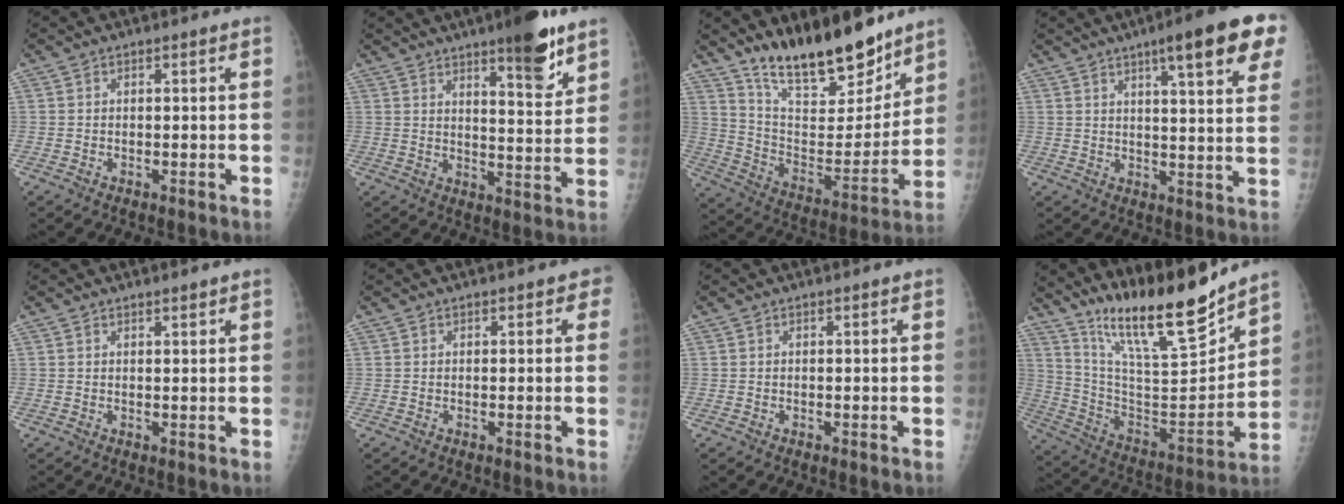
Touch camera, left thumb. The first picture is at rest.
{"total": 11.6, "force": [7.7, 2.7, 8.2], "torque": [-0.096, -0.051, 0.113]}
{"total": 20.9, "force": [16.6, 6.9, 10.7], "torque": [-0.128, -0.103, 0.283]}
{"total": 15.6, "force": [8.5, 2.5, 12.8], "torque": [-0.153, -0.026, 0.109]}
{"total": 1.0, "force": [0.9, 0.2, 0.4], "torque": [-0.004, -0.007, 0.015]}
{"total": 1.8, "force": [1.0, 1.1, 1.0], "torque": [0.010, 0.001, 0.007]}
{"total": 0.0}
{"total": 21.2, "force": [17.3, 3.4, 11.8], "torque": [-0.168, -0.107, 0.305]}